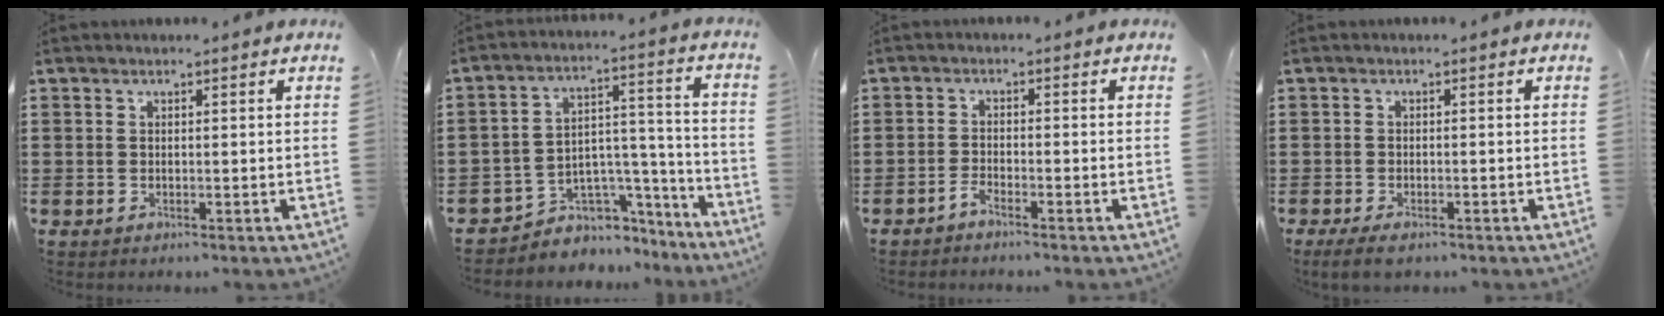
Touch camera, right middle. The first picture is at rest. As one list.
[{"total": 5.0, "force": [-4.0, 3.0, 0.4], "torque": [-0.018, 0.006, -0.078]}, {"total": 1.7, "force": [-1.5, 0.1, 0.8], "torque": [-0.016, 0.000, -0.029]}, {"total": 1.8, "force": [-1.3, 0.5, 1.2], "torque": [-0.036, -0.006, -0.029]}]